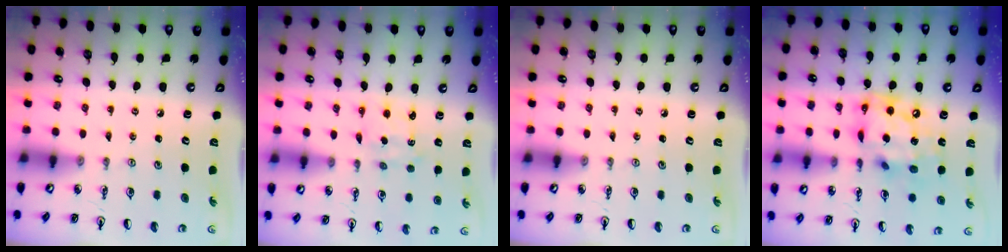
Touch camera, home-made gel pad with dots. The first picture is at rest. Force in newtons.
{"total": 2.4, "press": 2.4, "slide": 0.3}
{"total": 0.0}
{"total": 16.3, "press": 16.2, "slide": 1.6}